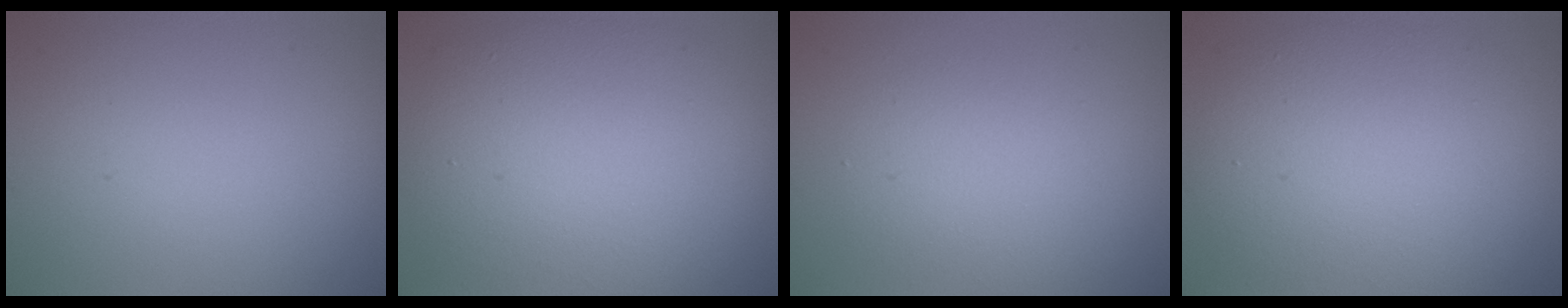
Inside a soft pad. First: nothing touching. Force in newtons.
{"total": 10.5, "press": 10.5, "slide": 0.6}
{"total": 3.9, "press": 3.9, "slide": 0.2}
{"total": 9.3, "press": 9.3, "slide": 0.3}